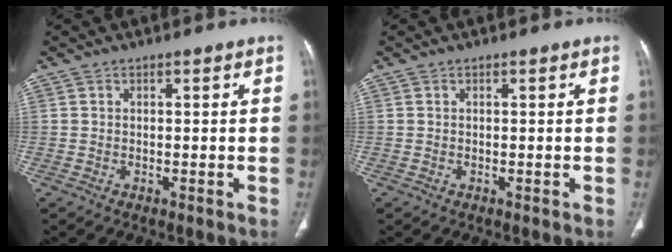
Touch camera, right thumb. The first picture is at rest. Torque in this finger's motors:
{"motor_torque": [0.15, 0.03, -0.10, -0.17, 0.04]}